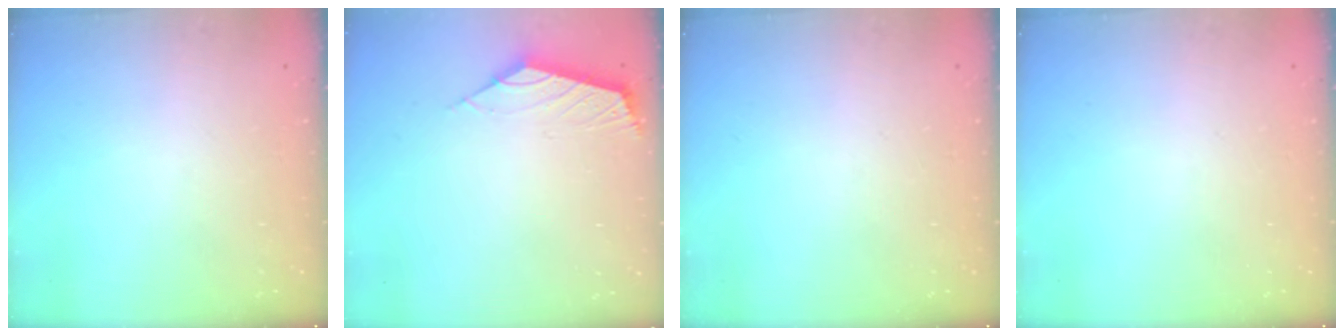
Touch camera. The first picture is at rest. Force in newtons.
{"total": 2.6, "press": 2.5, "slide": 0.6}
{"total": 0.0}
{"total": 0.0}